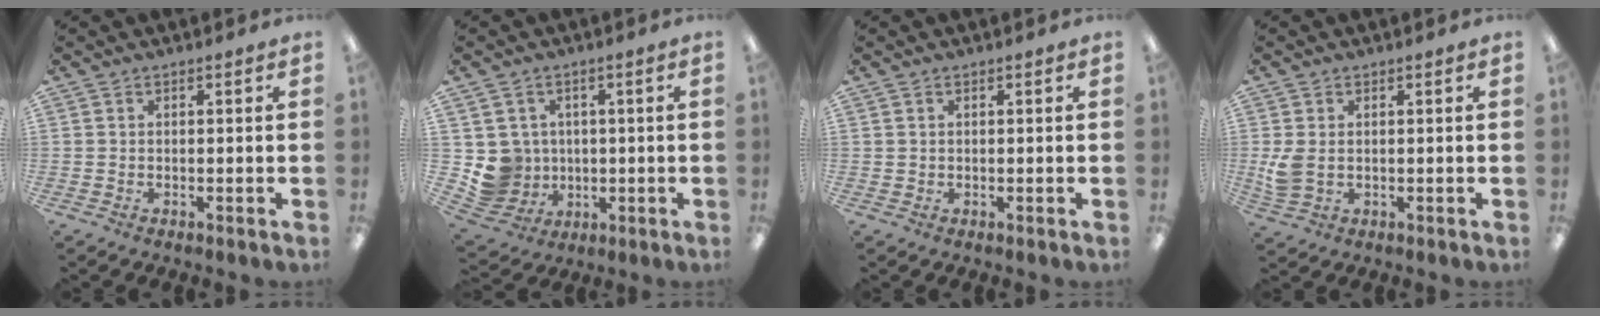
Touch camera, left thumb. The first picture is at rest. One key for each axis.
{"total": 7.6, "fx": 0.6, "fy": 7.6, "fz": 0.8, "tx": -0.048, "ty": 0.001, "tz": 0.026}
{"total": 0.6, "fx": 0.3, "fy": 0.5, "fz": 0.0, "tx": -0.001, "ty": 0.004, "tz": 0.006}
{"total": 4.6, "fx": 0.5, "fy": 3.2, "fz": 3.3, "tx": -0.074, "ty": -0.004, "tz": 0.006}